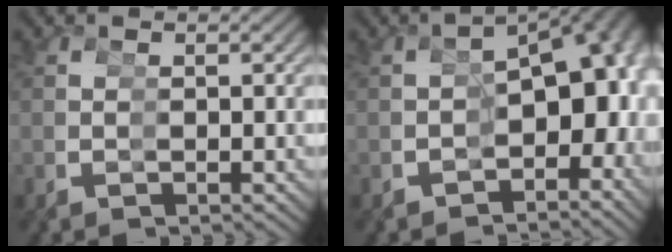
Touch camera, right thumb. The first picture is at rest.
{"total": 9.7, "force": [-0.9, 6.1, 7.4], "torque": [-0.096, -0.015, -0.007]}